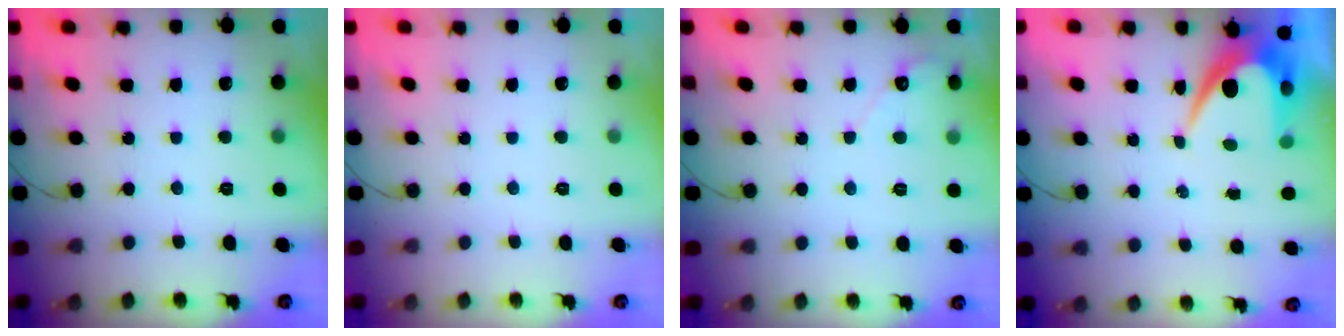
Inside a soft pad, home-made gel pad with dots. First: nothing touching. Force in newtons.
{"total": 0.0}
{"total": 2.8, "press": 2.8, "slide": 0.2}
{"total": 9.4, "press": 9.4, "slide": 0.7}